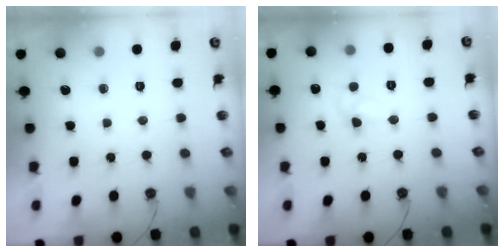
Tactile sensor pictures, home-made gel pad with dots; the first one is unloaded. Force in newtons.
{"total": 6.2, "press": 6.2, "slide": 0.8}